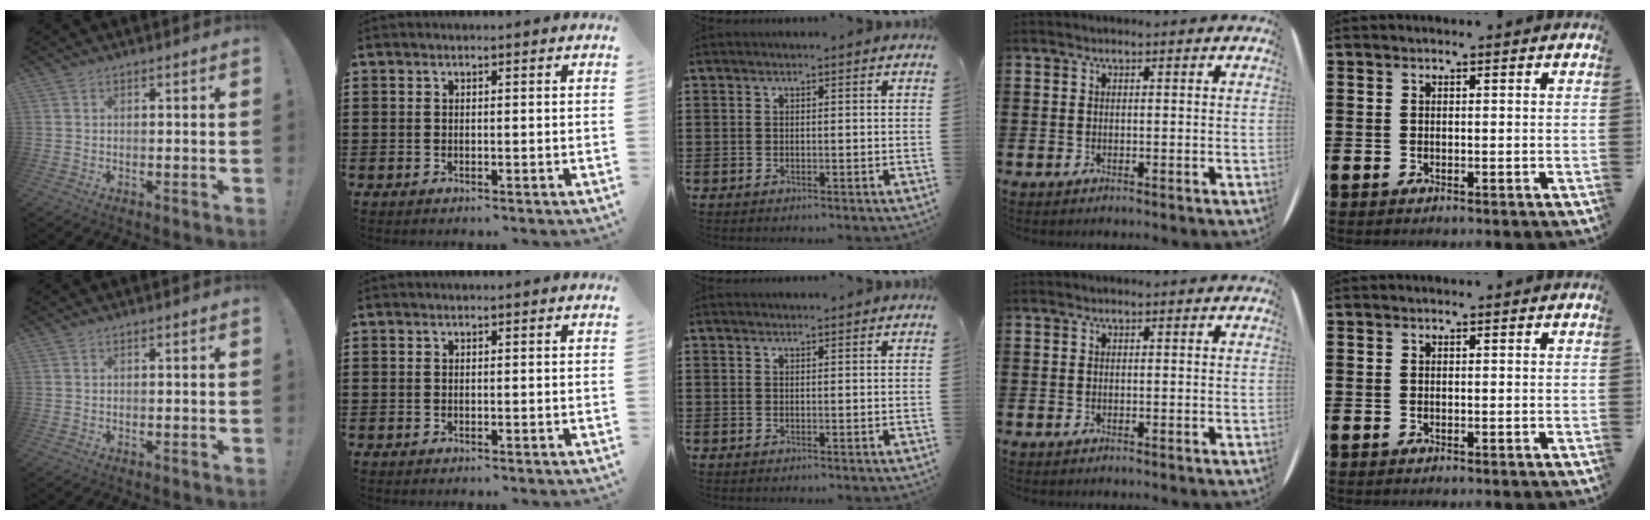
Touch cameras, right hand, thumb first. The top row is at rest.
{"middle": {"total": 0.8, "force": [0.8, 0.1, 0.0], "torque": [0.007, -0.004, 0.013]}}